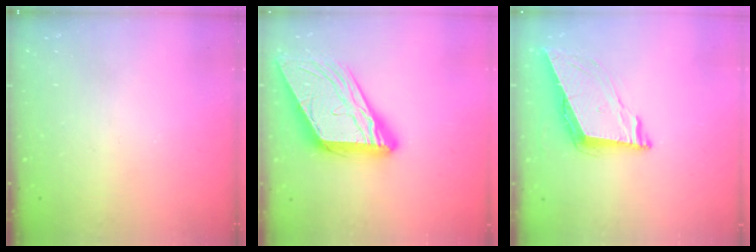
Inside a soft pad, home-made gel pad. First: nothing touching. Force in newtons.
{"total": 17.5, "press": 17.4, "slide": 1.8}
{"total": 9.0, "press": 8.6, "slide": 2.9}